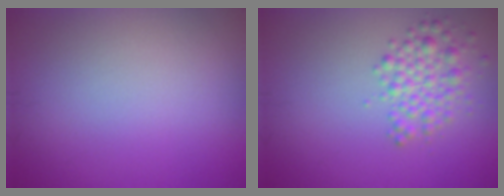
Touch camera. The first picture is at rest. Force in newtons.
{"total": 2.9, "press": 2.9, "slide": 0.1}